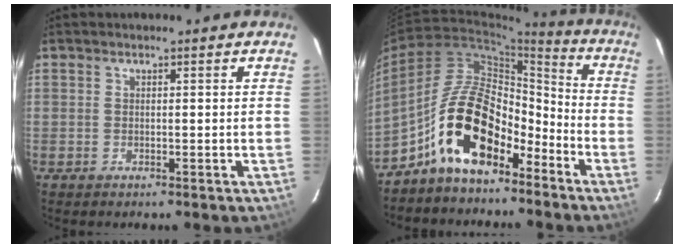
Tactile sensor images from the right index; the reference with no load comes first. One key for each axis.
{"total": 15.9, "fx": -9.7, "fy": 7.3, "fz": 10.2, "tx": -0.187, "ty": 0.028, "tz": -0.175}